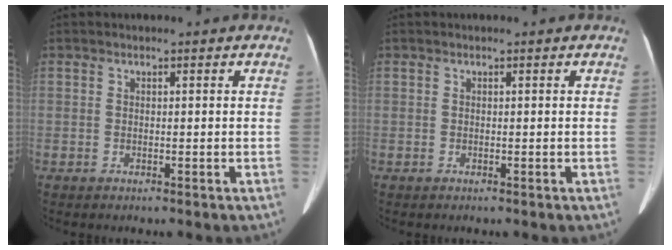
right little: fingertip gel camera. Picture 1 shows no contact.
{"total": 0.0}